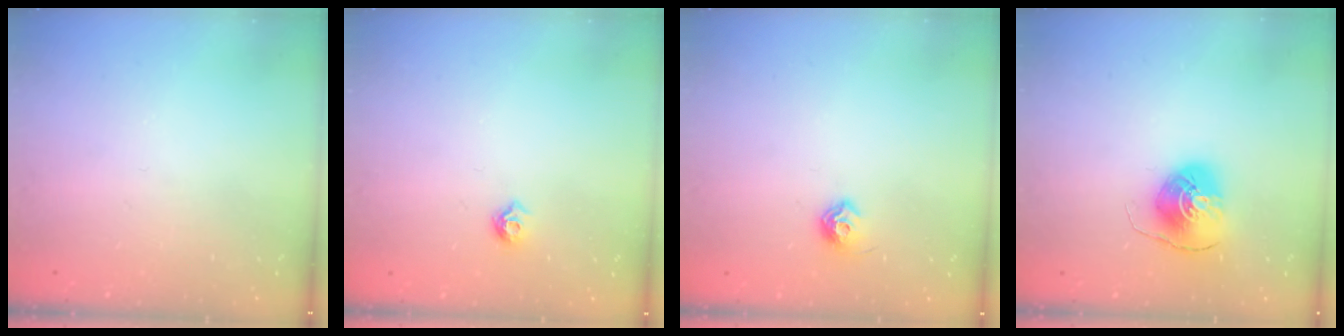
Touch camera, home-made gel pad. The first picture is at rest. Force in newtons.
{"total": 5.1, "press": 5.0, "slide": 0.9}
{"total": 7.2, "press": 7.1, "slide": 0.9}
{"total": 7.6, "press": 7.6, "slide": 0.3}